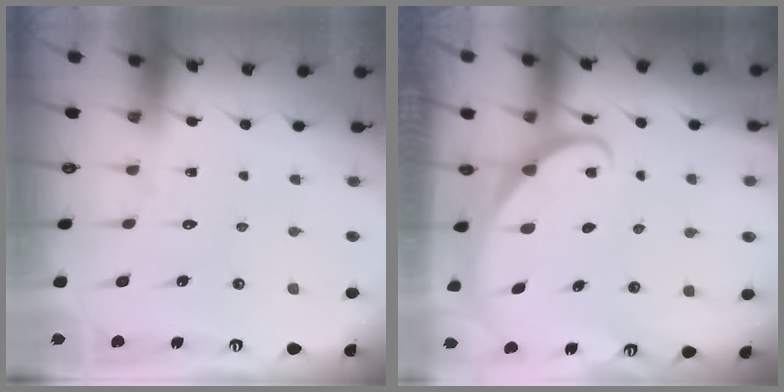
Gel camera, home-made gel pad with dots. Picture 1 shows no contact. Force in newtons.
{"total": 1.8, "press": 1.7, "slide": 0.1}